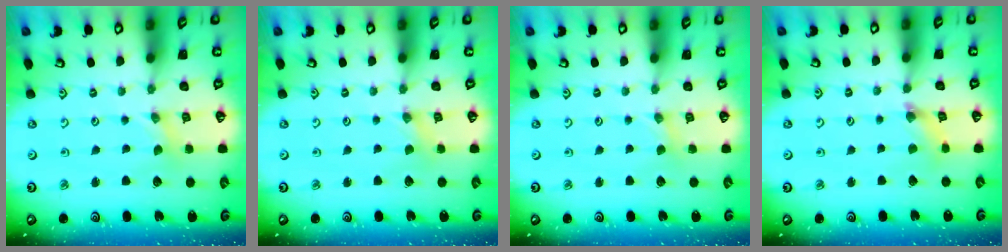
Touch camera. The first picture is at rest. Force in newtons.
{"total": 0.0}
{"total": 0.6, "press": 0.6, "slide": 0.2}
{"total": 2.4, "press": 2.4, "slide": 0.2}